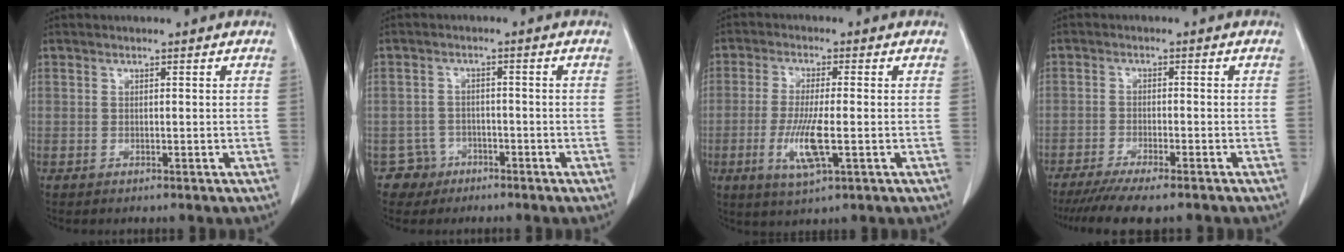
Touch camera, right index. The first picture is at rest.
{"total": 3.7, "force": [-2.0, 3.0, -0.8], "torque": [0.019, 0.014, -0.036]}
{"total": 7.4, "force": [-1.9, 0.8, 7.1], "torque": [-0.145, -0.018, -0.035]}
{"total": 10.3, "force": [-8.6, 1.0, 5.6], "torque": [-0.075, -0.020, -0.132]}